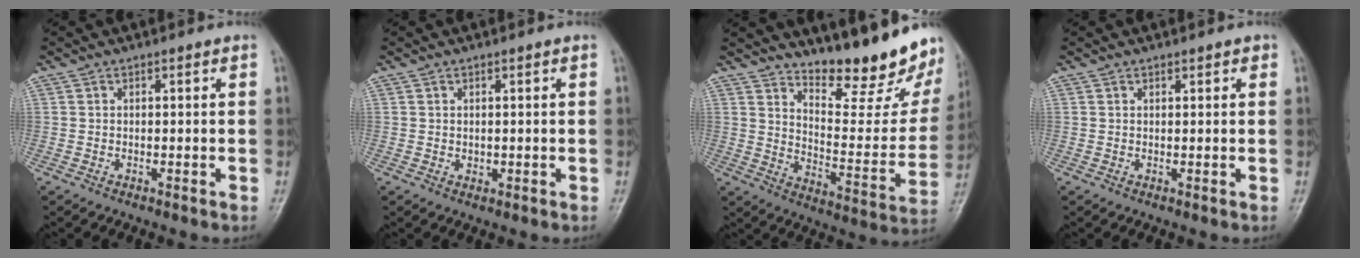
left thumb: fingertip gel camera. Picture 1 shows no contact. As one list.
[{"total": 0.8, "force": [0.2, 0.6, 0.4], "torque": [-0.003, -0.002, 0.005]}, {"total": 19.9, "force": [16.8, 4.3, 9.8], "torque": [-0.102, -0.142, 0.238]}, {"total": 0.8, "force": [0.6, 0.4, 0.4], "torque": [-0.001, -0.002, 0.006]}]